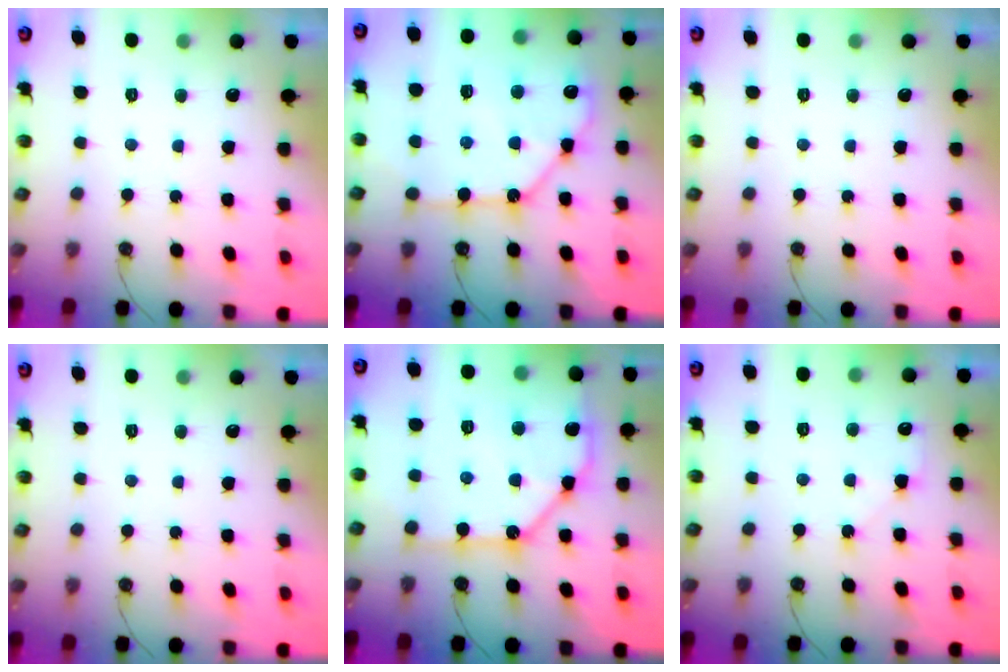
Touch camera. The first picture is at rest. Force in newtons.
{"total": 14.5, "press": 14.4, "slide": 1.8}
{"total": 0.0}
{"total": 0.0}
{"total": 15.7, "press": 15.6, "slide": 1.2}
{"total": 5.1, "press": 5.0, "slide": 0.9}